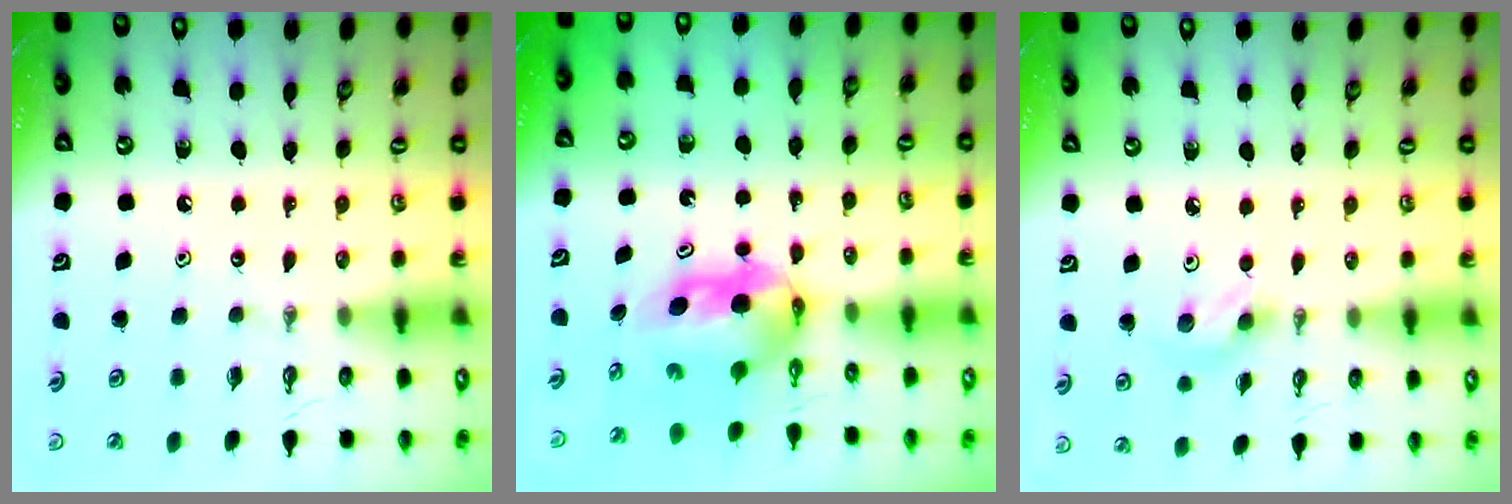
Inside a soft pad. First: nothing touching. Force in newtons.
{"total": 5.6, "press": 5.4, "slide": 1.7}
{"total": 8.5, "press": 6.6, "slide": 5.3}